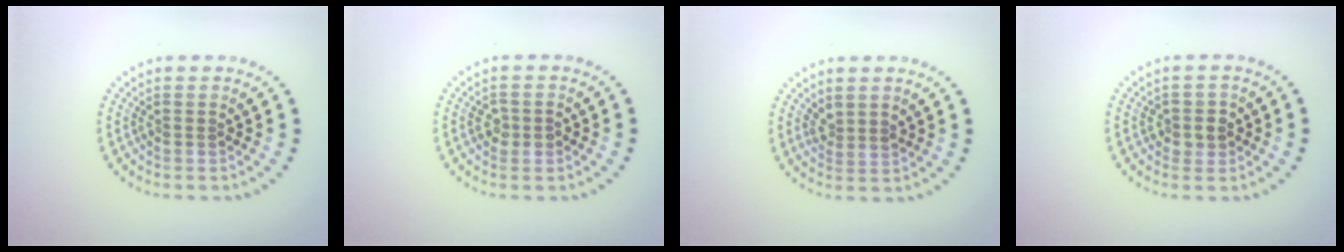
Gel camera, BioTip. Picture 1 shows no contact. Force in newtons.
{"total": 1.5, "press": 1.4, "slide": 0.3}
{"total": 1.4, "press": 1.1, "slide": 0.9}
{"total": 1.8, "press": 1.6, "slide": 0.7}